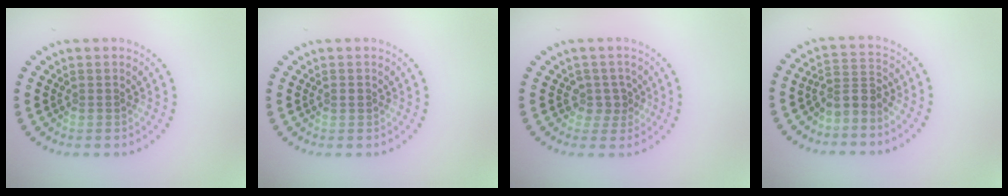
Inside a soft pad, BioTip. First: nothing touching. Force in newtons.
{"total": 0.9, "press": 0.9, "slide": 0.1}
{"total": 1.9, "press": 1.5, "slide": 1.2}
{"total": 2.6, "press": 1.8, "slide": 1.8}